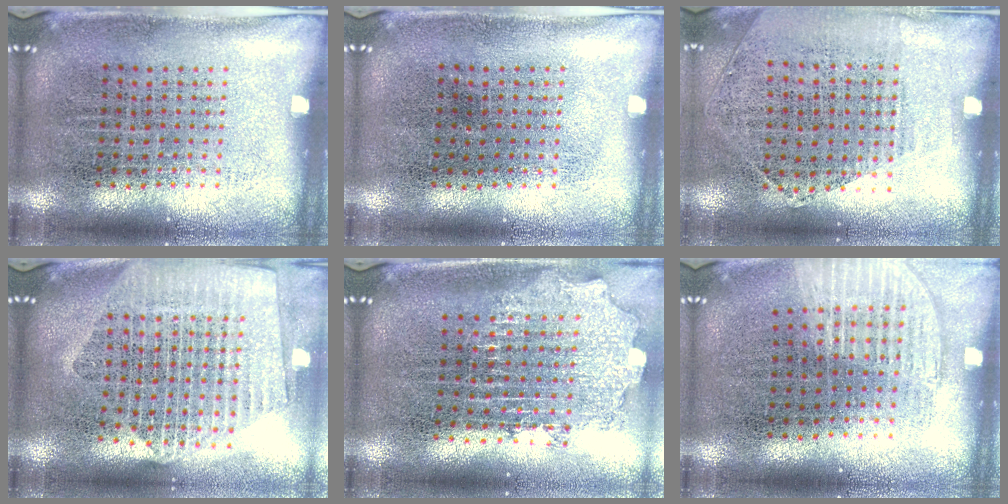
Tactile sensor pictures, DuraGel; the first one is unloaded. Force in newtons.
{"total": 0.0}
{"total": 1.2, "press": 1.0, "slide": 0.7}
{"total": 2.4, "press": 2.1, "slide": 1.1}
{"total": 2.0, "press": 1.5, "slide": 1.3}
{"total": 1.2, "press": 1.1, "slide": 0.4}